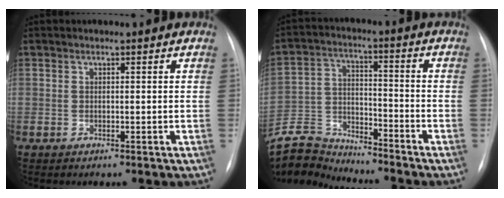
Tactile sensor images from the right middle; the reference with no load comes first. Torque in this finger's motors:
{"motor_torque": [-0.16, -0.43, -0.01, -0.02]}